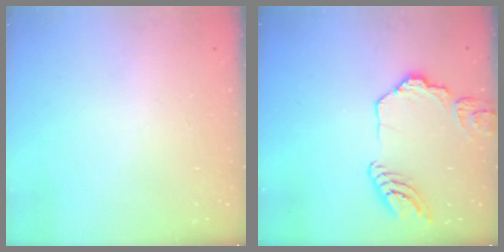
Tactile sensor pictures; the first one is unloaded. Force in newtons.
{"total": 13.9, "press": 13.8, "slide": 1.2}